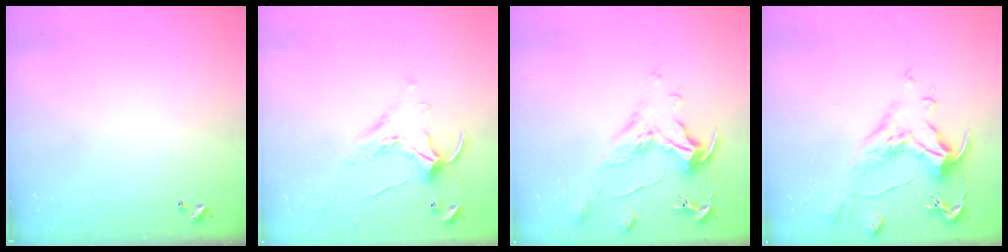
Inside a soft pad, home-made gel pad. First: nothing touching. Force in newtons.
{"total": 1.5, "press": 1.5, "slide": 0.3}
{"total": 2.1, "press": 1.6, "slide": 1.4}
{"total": 1.6, "press": 0.7, "slide": 1.4}